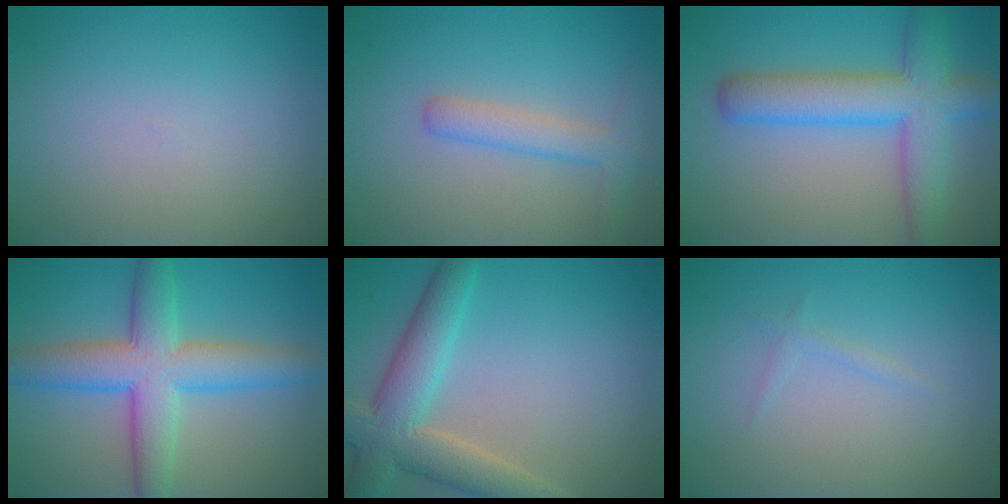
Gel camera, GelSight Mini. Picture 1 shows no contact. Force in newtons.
{"total": 2.7, "press": 2.7, "slide": 0.1}
{"total": 6.8, "press": 6.8, "slide": 0.3}
{"total": 7.4, "press": 7.4, "slide": 0.1}
{"total": 6.3, "press": 6.3, "slide": 0.5}
{"total": 0.7, "press": 0.7, "slide": 0.1}